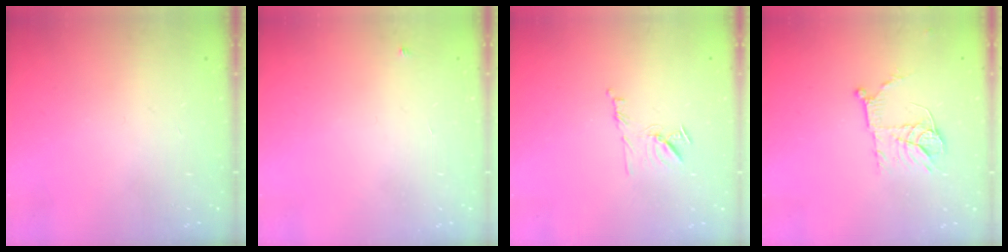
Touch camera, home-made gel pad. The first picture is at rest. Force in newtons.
{"total": 2.7, "press": 2.7, "slide": 0.4}
{"total": 8.2, "press": 8.1, "slide": 1.2}
{"total": 11.2, "press": 11.1, "slide": 0.7}